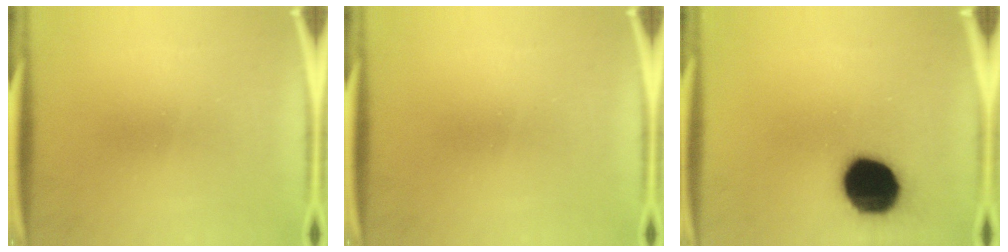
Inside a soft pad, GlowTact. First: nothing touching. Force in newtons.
{"total": 0.0}
{"total": 18.7}